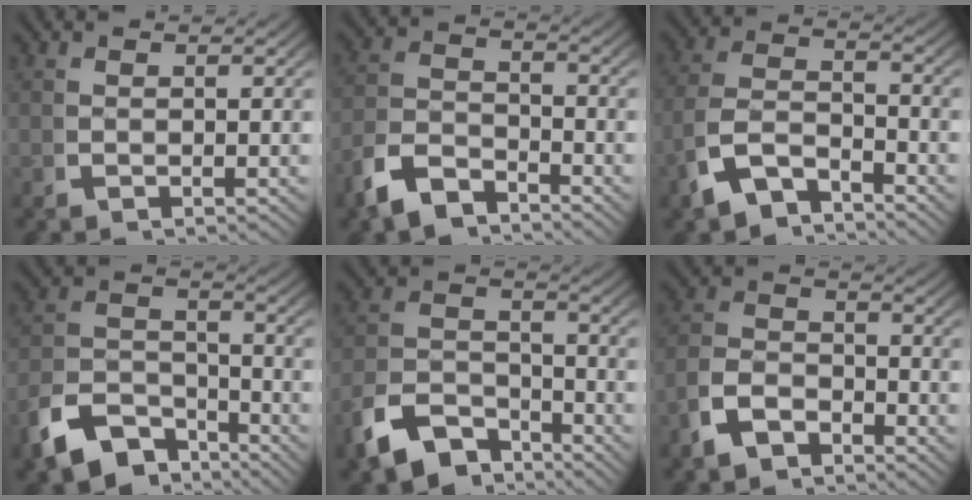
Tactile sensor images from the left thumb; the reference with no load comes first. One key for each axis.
{"total": 4.8, "fx": -3.4, "fy": 2.6, "fz": 2.2, "tx": -0.047, "ty": -0.016, "tz": -0.057}
{"total": 6.6, "fx": -2.9, "fy": 4.4, "fz": 4.0, "tx": -0.096, "ty": -0.033, "tz": -0.039}
{"total": 9.0, "fx": -5.4, "fy": 5.6, "fz": 4.5, "tx": -0.083, "ty": -0.033, "tz": -0.082}
{"total": 8.2, "fx": -5.1, "fy": 5.0, "fz": 4.1, "tx": -0.072, "ty": -0.031, "tz": -0.079}
{"total": 4.5, "fx": -2.5, "fy": 2.9, "fz": 2.4, "tx": -0.049, "ty": -0.016, "tz": -0.040}